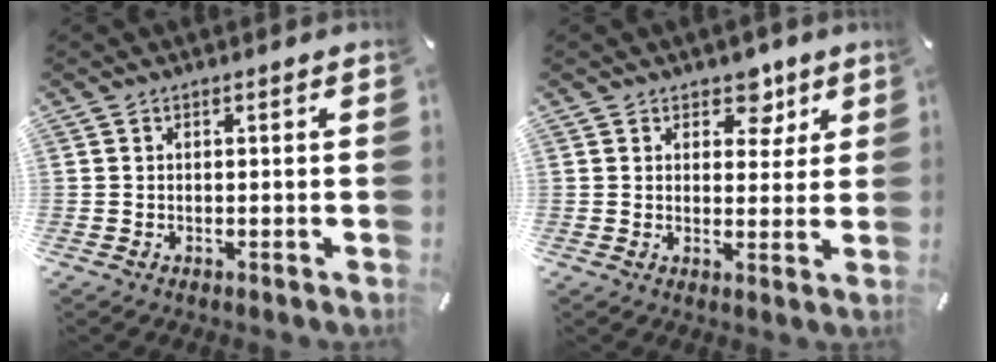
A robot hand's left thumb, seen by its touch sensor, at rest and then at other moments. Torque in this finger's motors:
{"motor_torque": [0.27, -0.36, -0.15, -0.04, -0.01]}